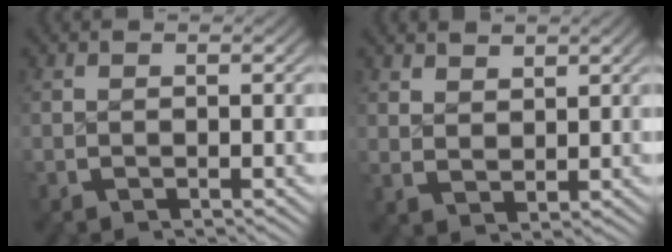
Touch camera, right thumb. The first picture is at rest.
{"total": 2.3, "force": [1.9, 1.0, 0.8], "torque": [-0.008, -0.005, 0.044]}